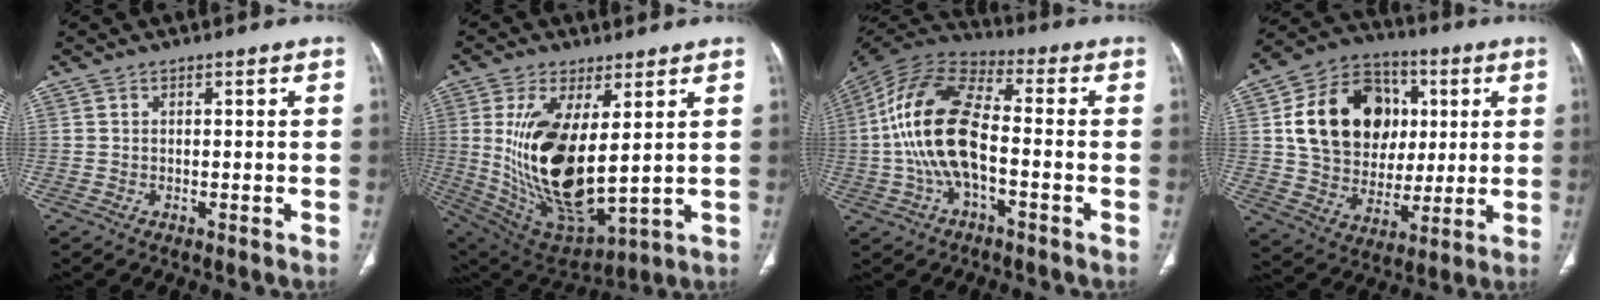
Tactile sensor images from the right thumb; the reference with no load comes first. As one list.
[{"total": 20.9, "force": [2.6, 9.3, 18.6], "torque": [-0.356, -0.031, 0.072]}, {"total": 16.9, "force": [-2.0, 8.2, 14.7], "torque": [-0.296, 0.036, -0.045]}, {"total": 21.3, "force": [4.4, 16.7, 12.5], "torque": [-0.185, 0.010, 0.083]}]